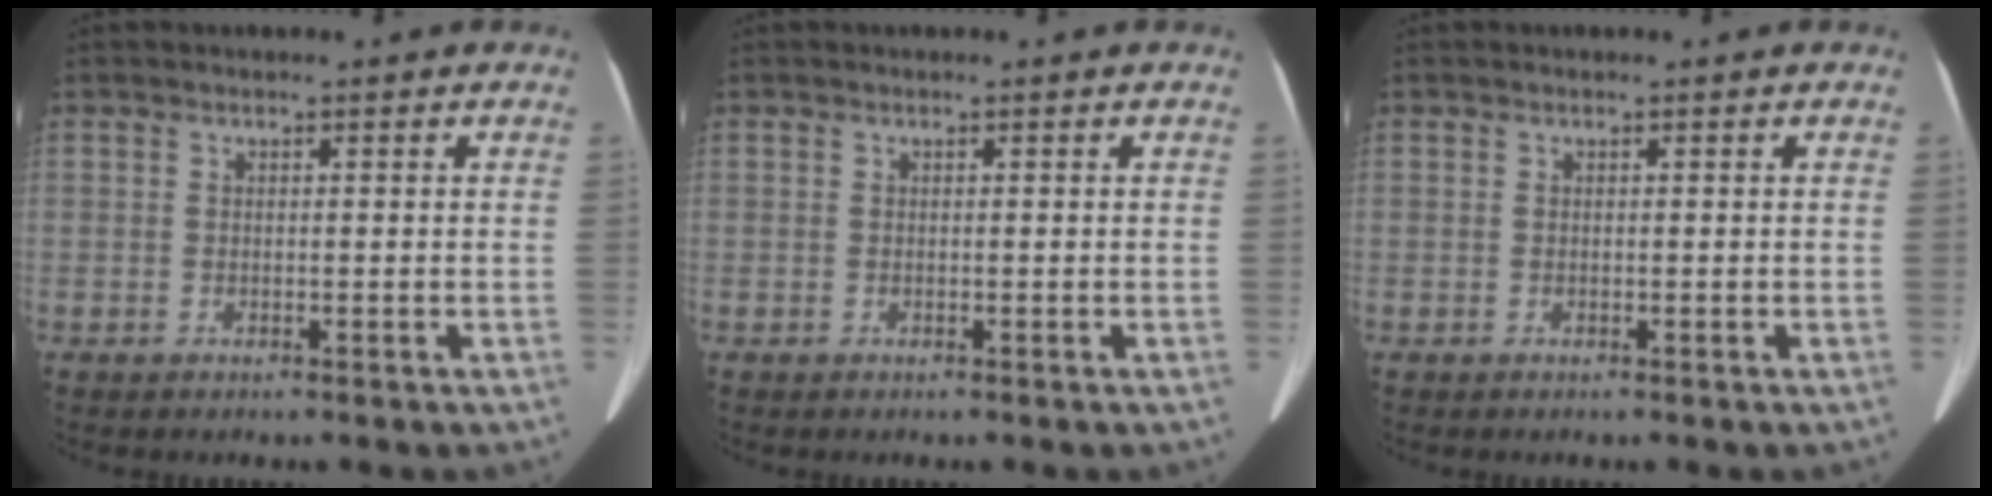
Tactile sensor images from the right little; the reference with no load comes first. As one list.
[{"total": 0.0}, {"total": 0.0}]